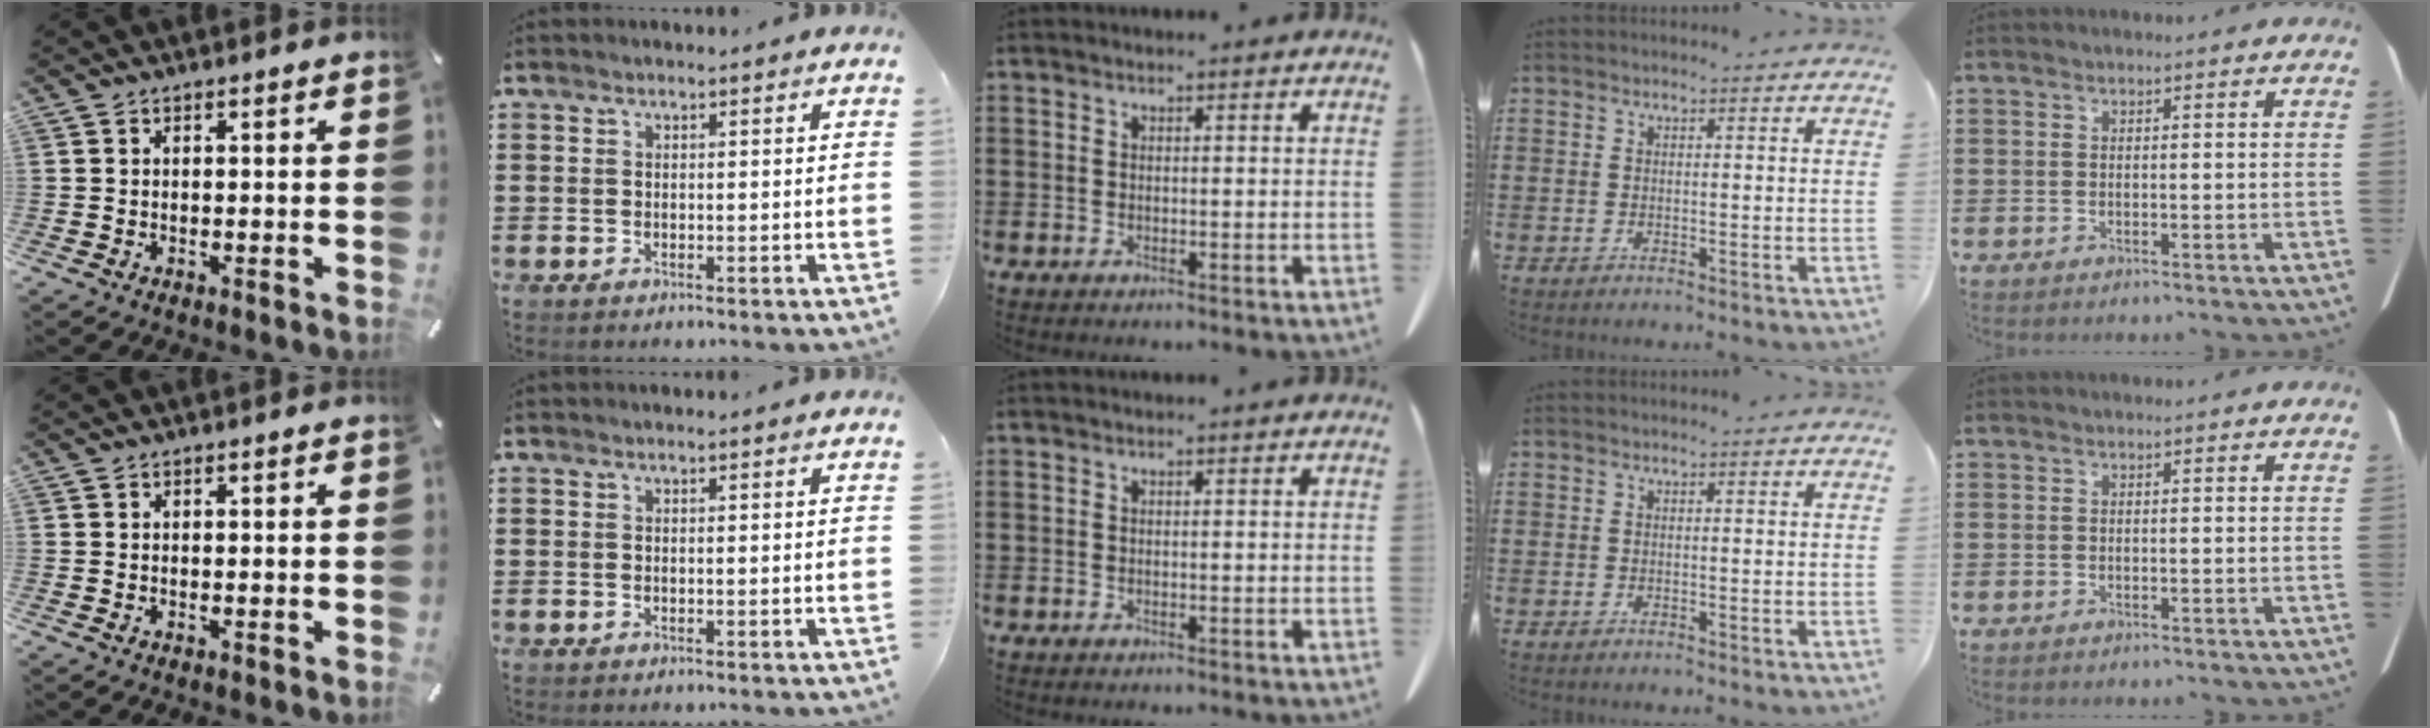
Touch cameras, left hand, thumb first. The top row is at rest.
{}